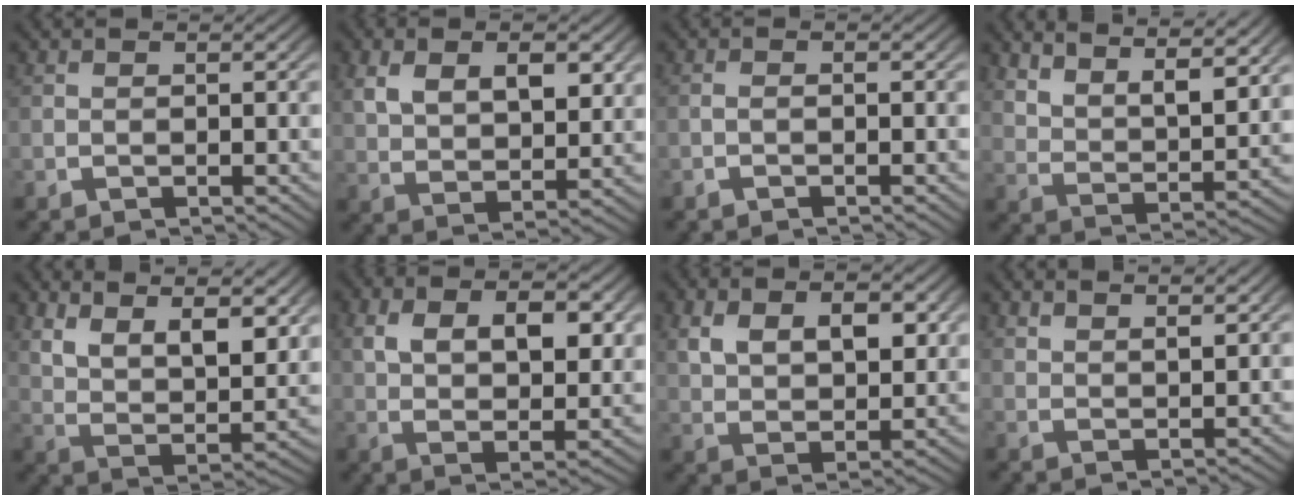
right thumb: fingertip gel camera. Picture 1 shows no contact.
{"total": 4.5, "force": [2.0, 2.4, 3.3], "torque": [-0.057, -0.007, 0.049]}
{"total": 0.7, "force": [-0.6, 0.1, 0.4], "torque": [-0.010, -0.002, -0.010]}
{"total": 6.7, "force": [4.8, 2.6, 3.9], "torque": [-0.065, -0.006, 0.087]}
{"total": 9.8, "force": [3.9, 5.4, 7.2], "torque": [-0.132, -0.014, 0.072]}
{"total": 6.6, "force": [1.4, 3.5, 5.5], "torque": [-0.099, -0.013, 0.036]}
{"total": 4.9, "force": [1.9, 2.7, 3.7], "torque": [-0.065, -0.011, 0.049]}
{"total": 2.9, "force": [2.7, 0.2, 0.8], "torque": [-0.013, 0.000, 0.054]}